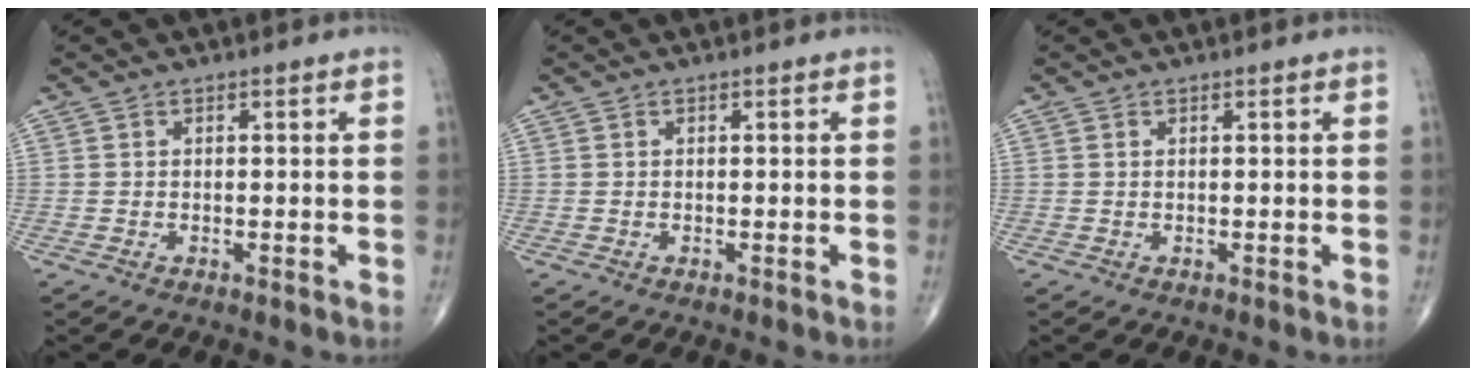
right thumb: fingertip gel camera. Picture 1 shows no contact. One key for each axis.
{"total": 0.0}
{"total": 0.0}